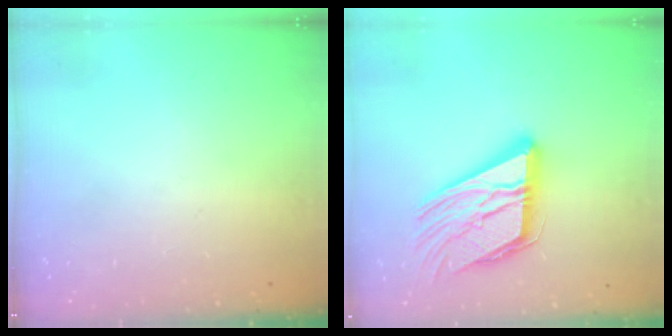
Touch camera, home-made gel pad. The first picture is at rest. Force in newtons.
{"total": 20.2, "press": 20.1, "slide": 2.1}